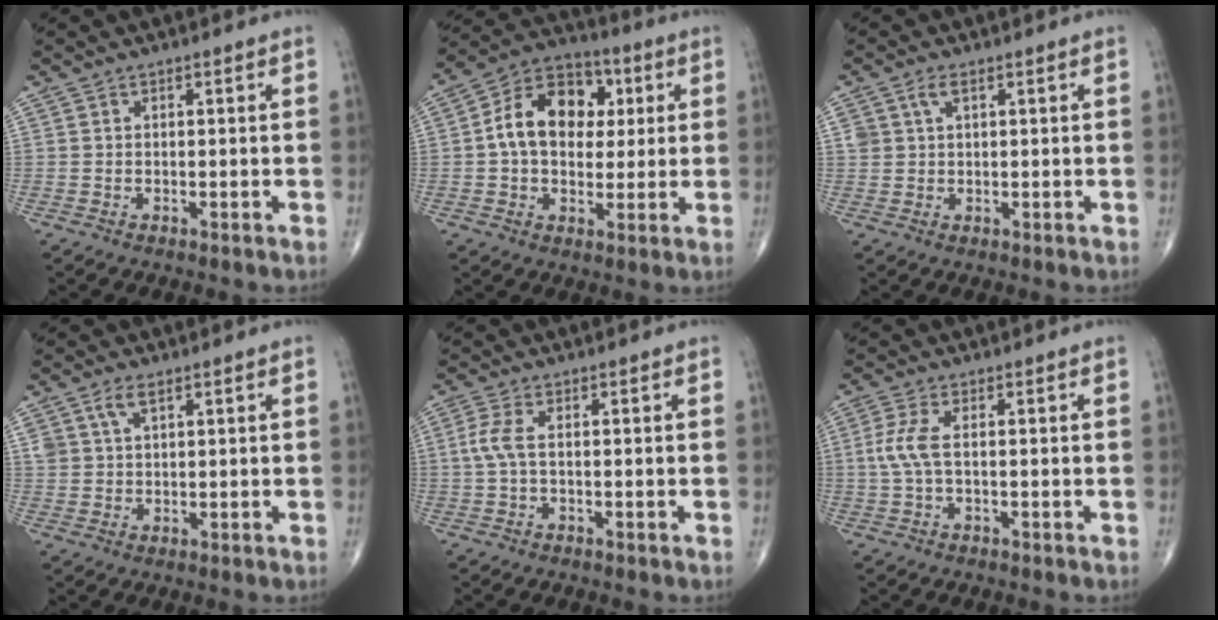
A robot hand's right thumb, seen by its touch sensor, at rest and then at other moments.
{"total": 14.4, "force": [2.1, 10.3, 9.8], "torque": [-0.128, 0.018, 0.025]}
{"total": 2.6, "force": [1.3, 1.4, 1.8], "torque": [-0.036, 0.003, 0.029]}
{"total": 3.7, "force": [2.1, 1.8, 2.5], "torque": [-0.049, 0.001, 0.045]}
{"total": 3.2, "force": [0.1, 1.0, 3.1], "torque": [-0.089, 0.004, -0.002]}
{"total": 4.9, "force": [0.4, 1.9, 4.6], "torque": [-0.127, 0.007, 0.006]}